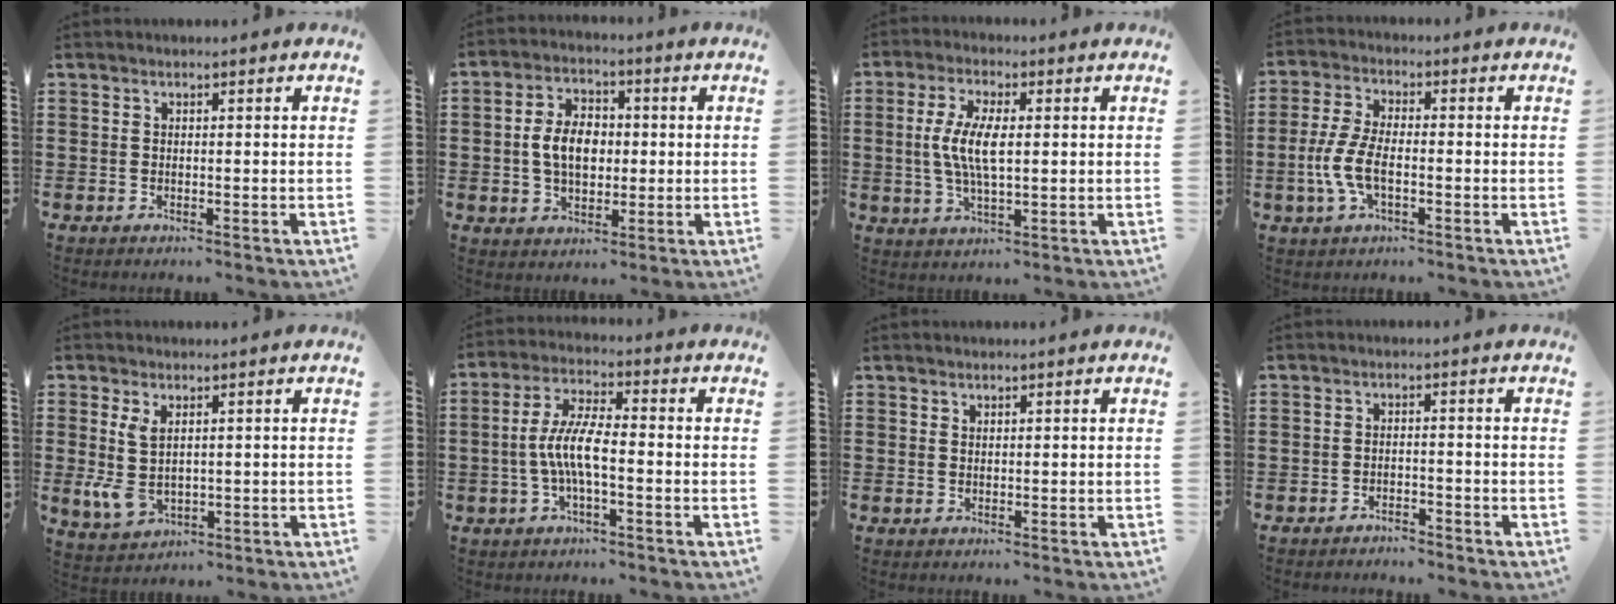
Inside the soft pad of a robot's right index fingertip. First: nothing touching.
{"total": 6.9, "force": [-0.1, 4.5, 5.2], "torque": [-0.112, 0.008, -0.009]}
{"total": 7.3, "force": [0.5, 2.7, 6.8], "torque": [-0.150, 0.002, 0.001]}
{"total": 6.4, "force": [-1.8, 2.9, 5.5], "torque": [-0.129, -0.004, -0.039]}
{"total": 4.8, "force": [0.6, 2.8, 3.8], "torque": [-0.091, 0.000, 0.011]}
{"total": 7.0, "force": [-1.5, 1.9, 6.6], "torque": [-0.150, -0.010, -0.035]}
{"total": 0.8, "force": [0.7, 0.3, 0.0], "torque": [-0.003, 0.001, 0.015]}
{"total": 1.8, "force": [-1.8, 0.1, 0.0], "torque": [-0.008, 0.001, -0.038]}